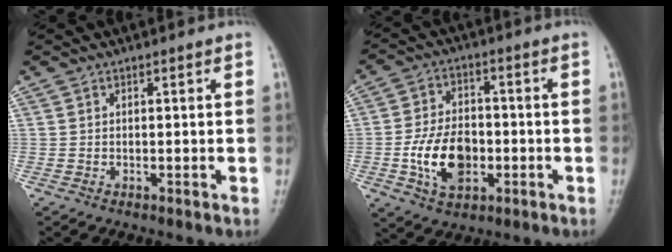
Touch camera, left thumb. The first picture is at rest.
{"total": 11.6, "force": [-2.7, 7.3, 8.5], "torque": [-0.133, 0.013, -0.048]}